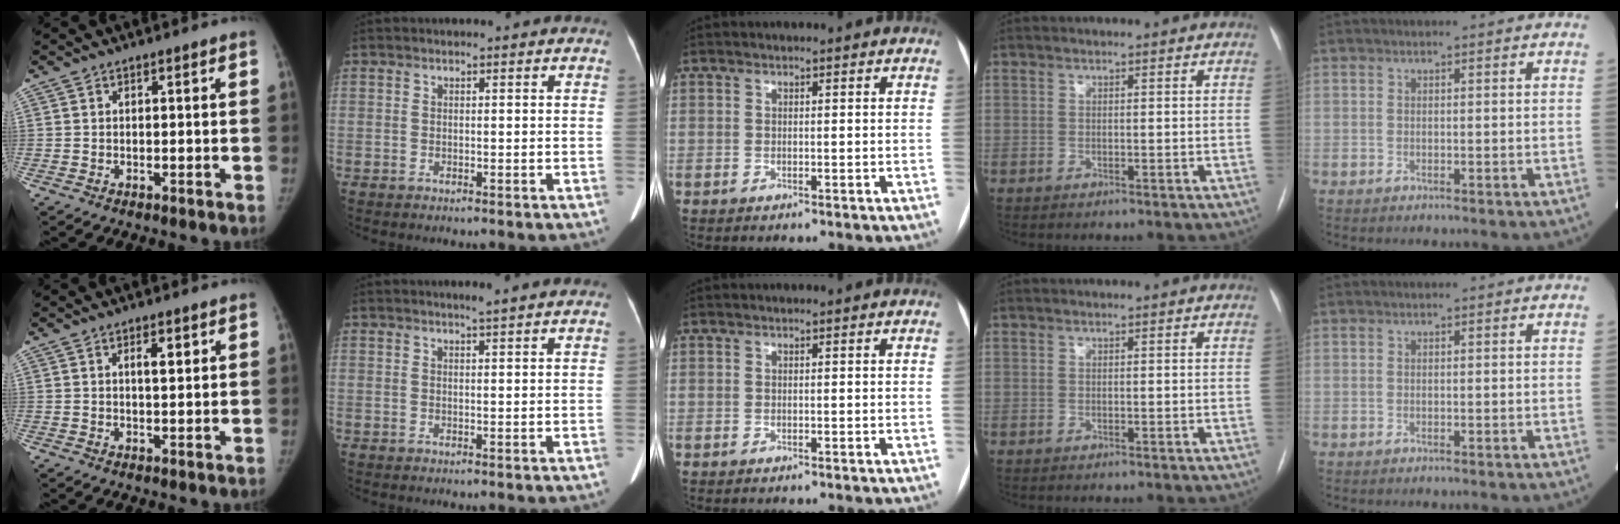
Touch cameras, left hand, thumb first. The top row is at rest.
{"thumb": {"total": 2.7, "force": [1.2, 1.1, 2.2], "torque": [-0.029, -0.005, 0.019]}, "index": {"total": 2.0, "force": [1.7, -0.5, 1.0], "torque": [-0.015, 0.003, 0.029]}}